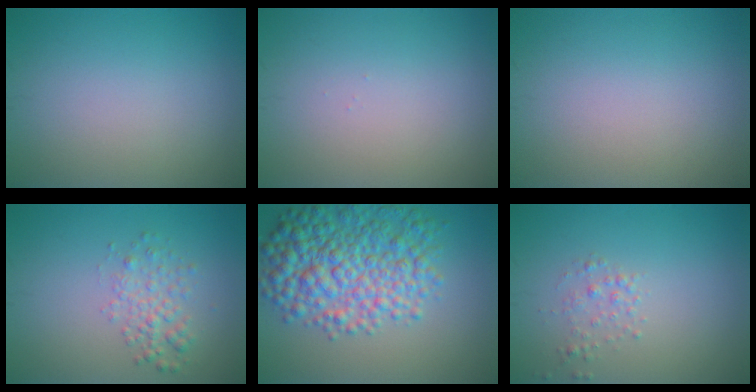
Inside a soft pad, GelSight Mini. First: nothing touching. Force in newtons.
{"total": 0.0}
{"total": 0.0}
{"total": 2.4, "press": 2.4, "slide": 0.1}
{"total": 8.1, "press": 8.1, "slide": 0.2}
{"total": 1.3, "press": 1.2, "slide": 0.1}